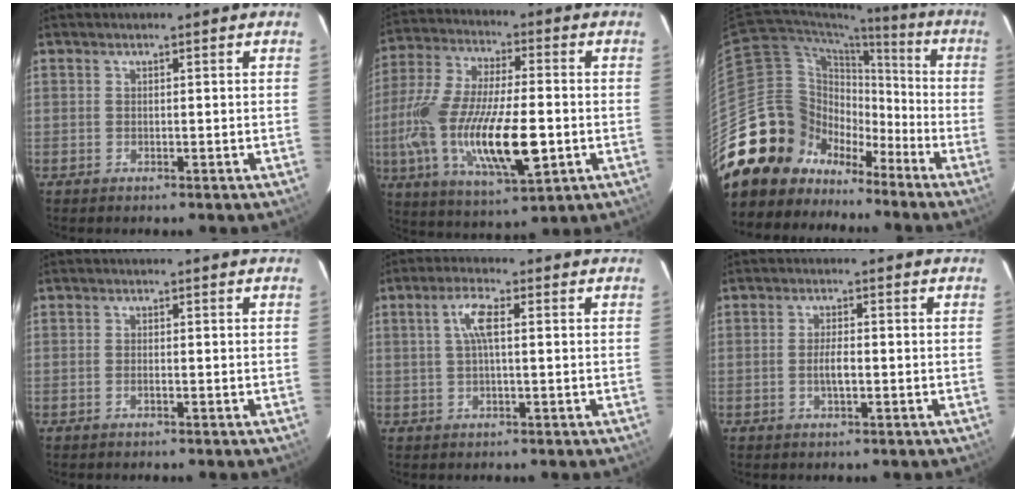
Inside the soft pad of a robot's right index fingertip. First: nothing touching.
{"total": 22.4, "force": [-4.8, 7.4, 20.6], "torque": [-0.416, -0.030, -0.083]}
{"total": 20.5, "force": [-12.6, 15.0, 6.1], "torque": [-0.154, 0.058, -0.210]}
{"total": 0.7, "force": [-0.4, 0.2, 0.6], "torque": [-0.014, 0.001, -0.008]}
{"total": 4.5, "force": [0.8, 0.8, 4.4], "torque": [-0.086, 0.007, 0.015]}
{"total": 2.7, "force": [-0.6, 0.7, 2.5], "torque": [-0.047, -0.003, -0.011]}